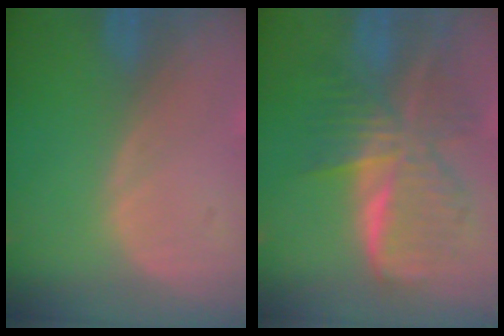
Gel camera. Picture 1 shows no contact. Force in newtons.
{"total": 9.4, "press": 9.4, "slide": 0.5}